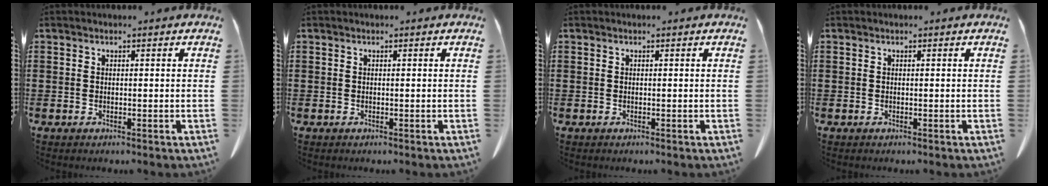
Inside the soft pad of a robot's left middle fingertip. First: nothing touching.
{"total": 0.0}
{"total": 0.0}
{"total": 0.0}